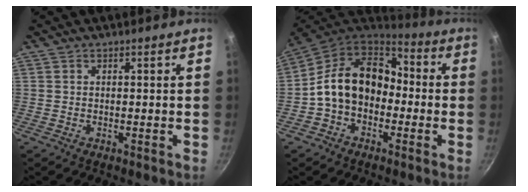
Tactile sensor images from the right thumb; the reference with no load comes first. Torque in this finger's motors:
{"motor_torque": [-0.24, 1.03, 1.07, -1.09, 0.42]}